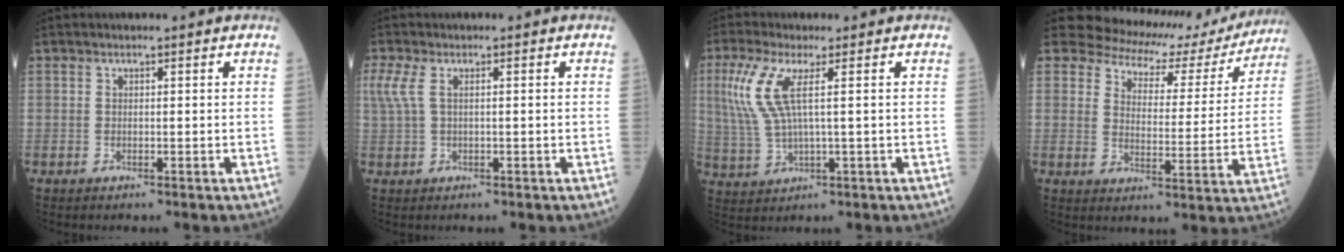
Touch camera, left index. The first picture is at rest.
{"total": 3.5, "force": [1.1, 1.3, 3.1], "torque": [-0.097, 0.019, 0.029]}
{"total": 7.2, "force": [2.1, 1.0, 6.8], "torque": [-0.178, 0.001, 0.043]}
{"total": 16.2, "force": [14.1, 6.7, 4.2], "torque": [-0.046, -0.008, 0.157]}